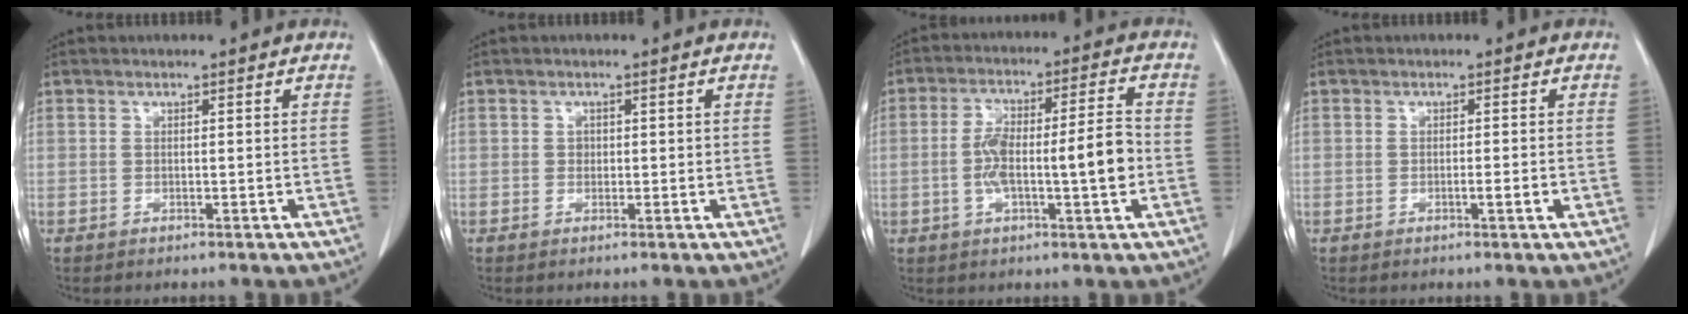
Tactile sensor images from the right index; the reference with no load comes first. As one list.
[{"total": 1.0, "force": [0.1, 0.9, 0.5], "torque": [-0.005, 0.002, 0.001]}, {"total": 10.8, "force": [-1.7, 1.7, 10.5], "torque": [-0.183, 0.022, -0.028]}, {"total": 1.7, "force": [-0.6, -0.1, 1.6], "torque": [-0.024, -0.003, -0.010]}]